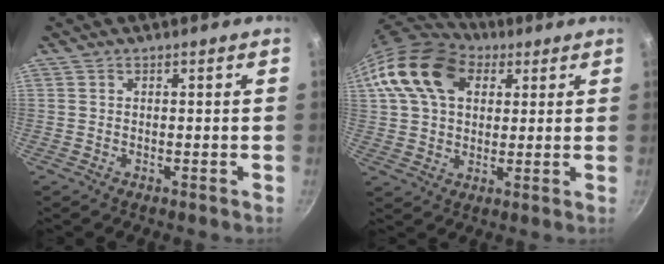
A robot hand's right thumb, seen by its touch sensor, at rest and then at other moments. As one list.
[{"total": 16.9, "force": [5.8, 12.2, 10.1], "torque": [-0.170, 0.014, 0.092]}]